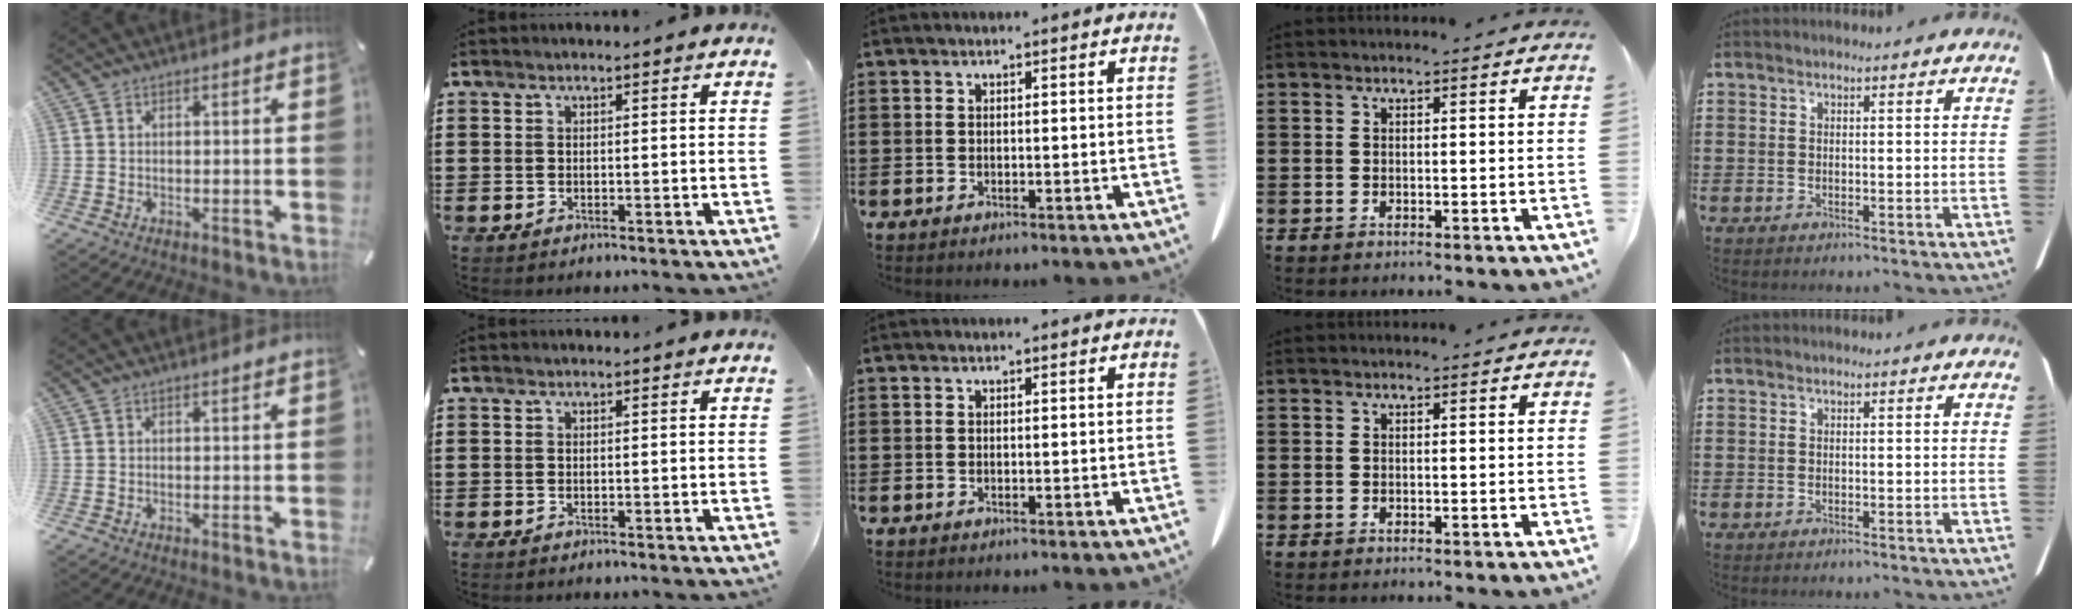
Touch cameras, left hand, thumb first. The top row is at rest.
{}